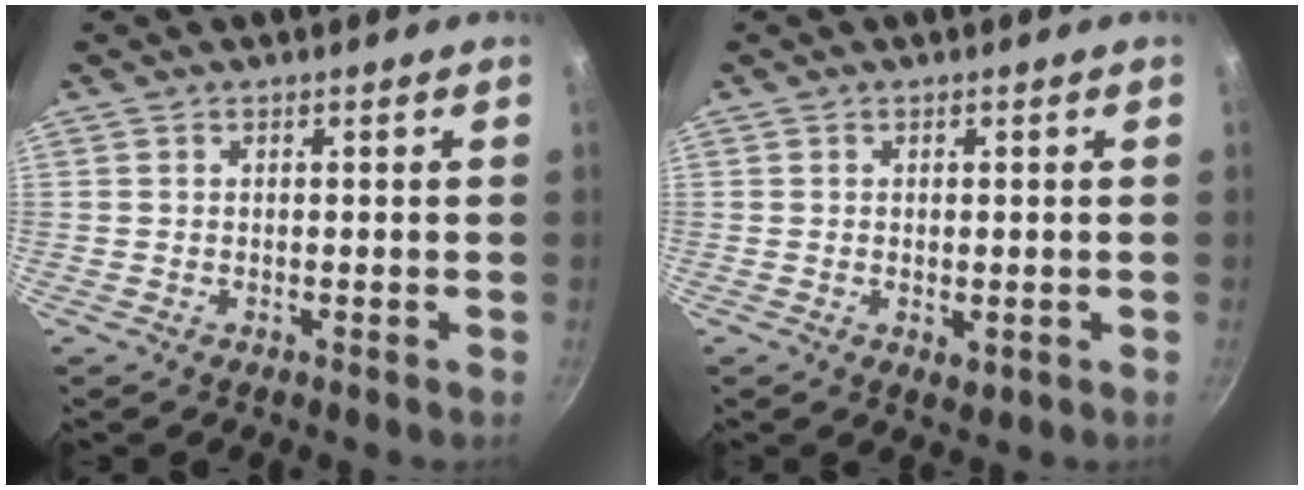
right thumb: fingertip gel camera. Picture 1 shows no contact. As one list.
[{"total": 1.8, "force": [-0.2, 1.1, 1.4], "torque": [-0.020, -0.005, 0.000]}]